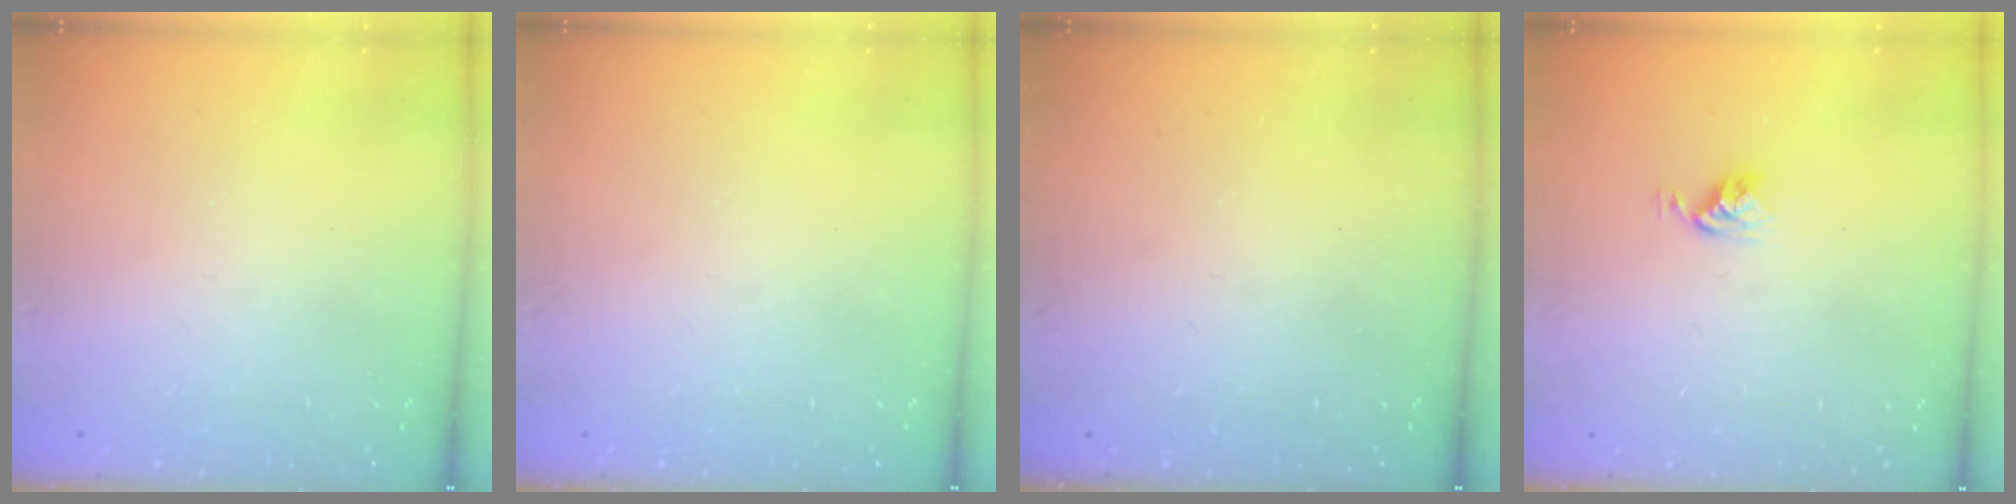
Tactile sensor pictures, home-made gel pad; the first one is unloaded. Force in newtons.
{"total": 0.0}
{"total": 0.0}
{"total": 5.2, "press": 5.2, "slide": 0.6}